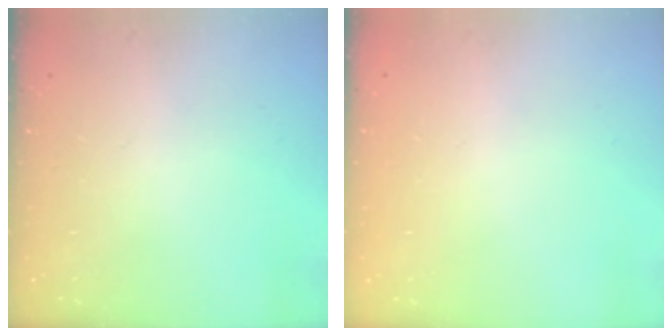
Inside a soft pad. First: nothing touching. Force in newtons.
{"total": 0.0}